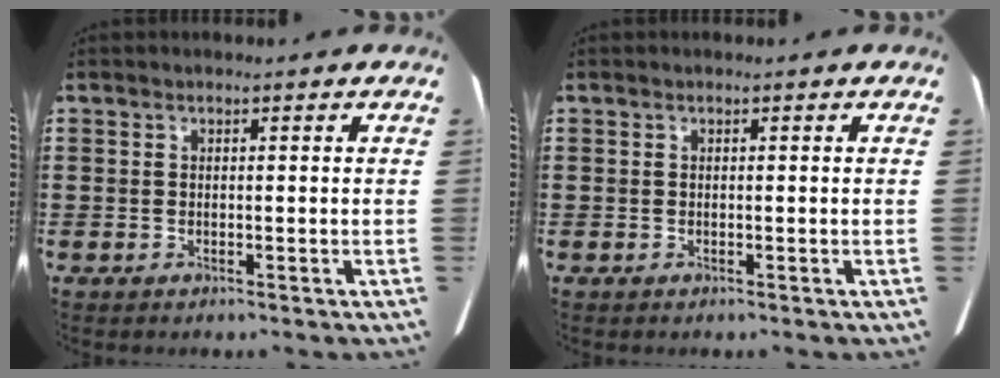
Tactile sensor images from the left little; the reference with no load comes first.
{"total": 0.0}